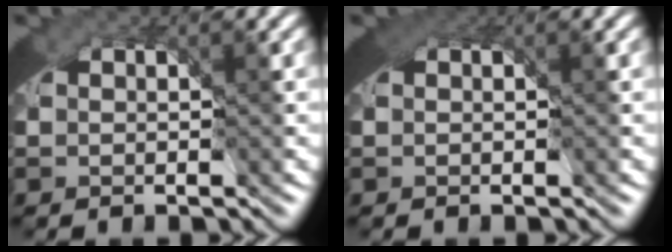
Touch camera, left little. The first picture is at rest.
{"total": 0.0}